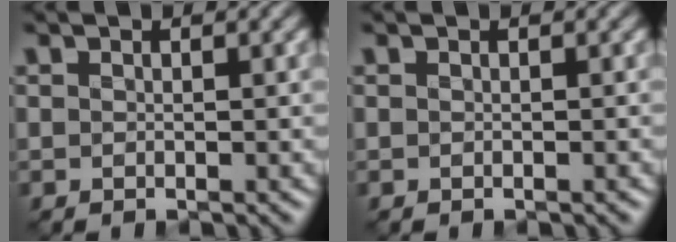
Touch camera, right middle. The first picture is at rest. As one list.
[{"total": 0.0}]